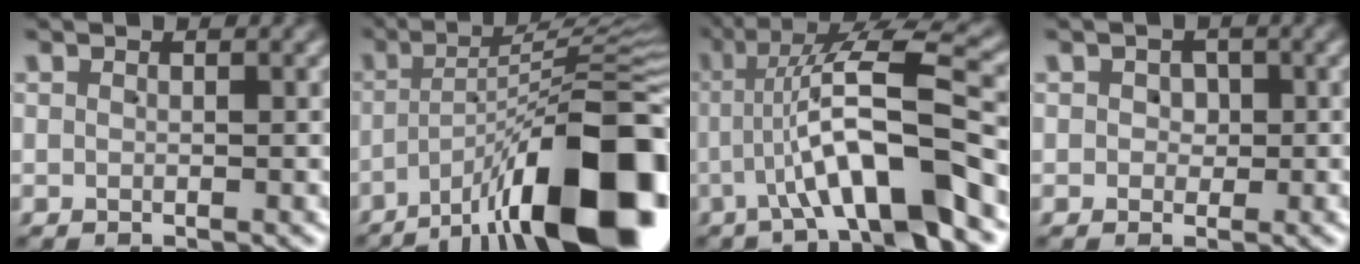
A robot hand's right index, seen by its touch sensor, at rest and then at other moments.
{"total": 14.6, "force": [-6.8, 4.5, 12.1], "torque": [-0.146, 0.011, -0.100]}
{"total": 10.4, "force": [-0.3, 2.8, 10.0], "torque": [-0.157, 0.011, -0.005]}
{"total": 1.5, "force": [-0.1, 1.4, 0.4], "torque": [0.007, -0.001, -0.003]}